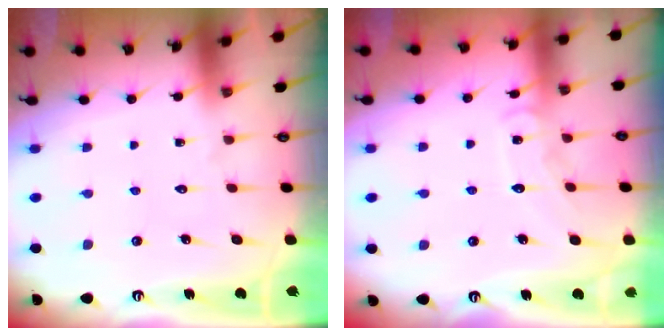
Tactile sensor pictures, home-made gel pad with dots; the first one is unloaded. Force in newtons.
{"total": 8.1, "press": 8.1, "slide": 0.7}